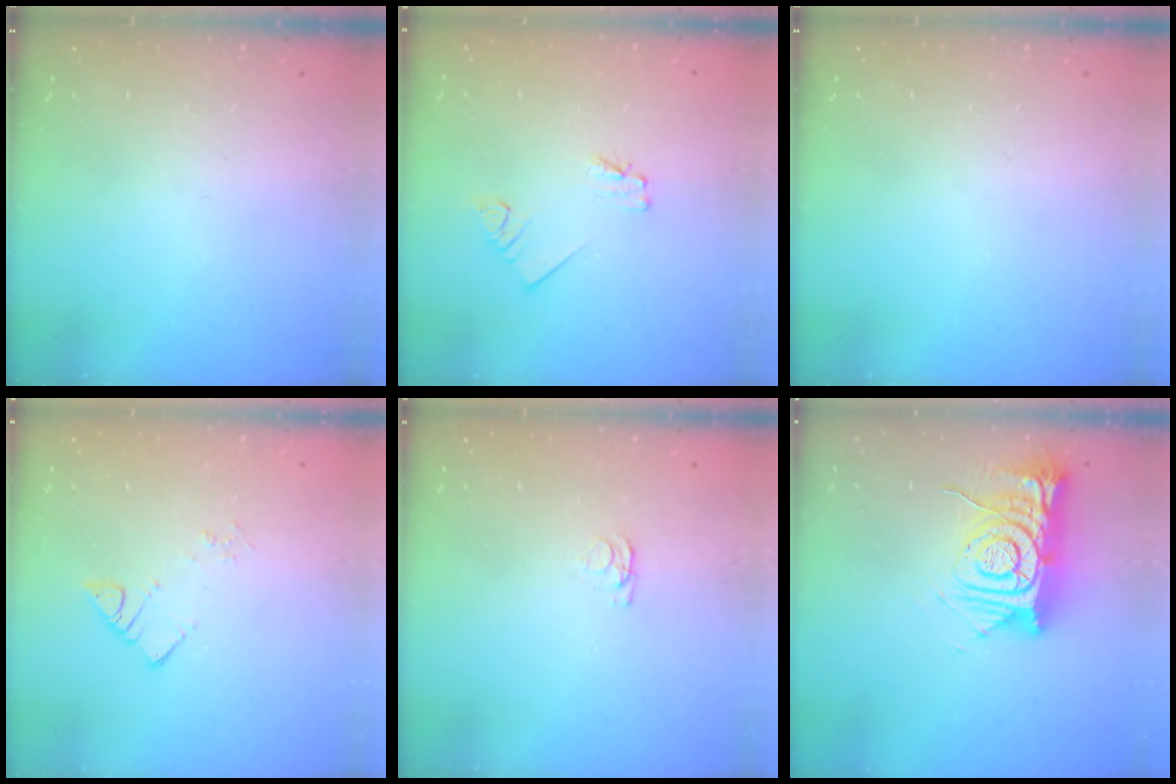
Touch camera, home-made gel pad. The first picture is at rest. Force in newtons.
{"total": 1.6, "press": 1.5, "slide": 0.2}
{"total": 0.0}
{"total": 3.3, "press": 3.3, "slide": 0.2}
{"total": 1.2, "press": 1.1, "slide": 0.3}
{"total": 13.6, "press": 13.5, "slide": 1.3}